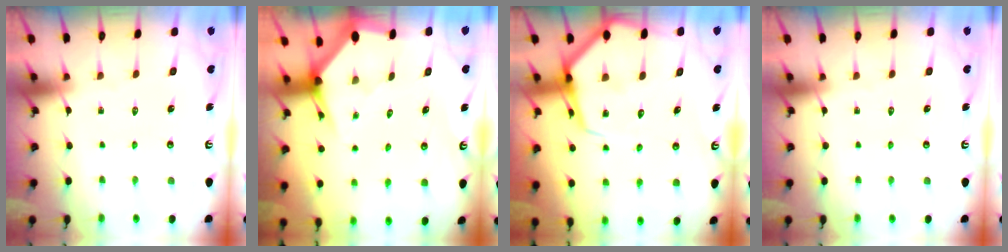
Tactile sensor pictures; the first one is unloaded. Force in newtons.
{"total": 2.9, "press": 2.9, "slide": 0.1}
{"total": 10.0, "press": 10.0, "slide": 1.1}
{"total": 0.0}